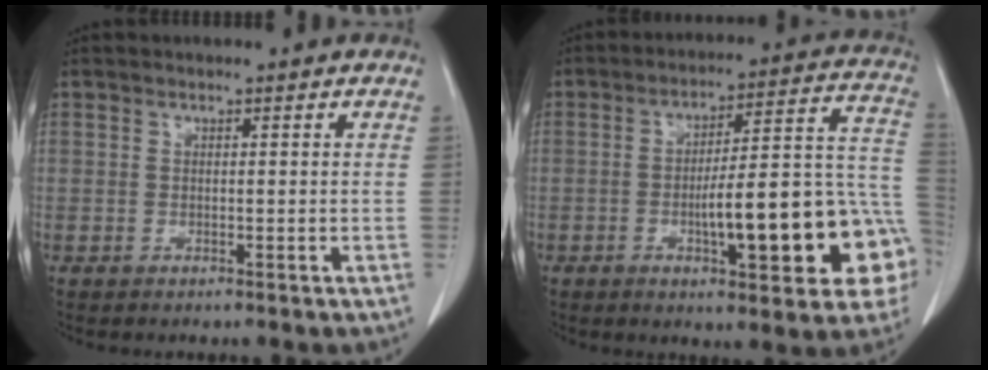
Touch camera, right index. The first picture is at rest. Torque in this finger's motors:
{"motor_torque": [2.14, 0.00, 0.44, 0.14]}